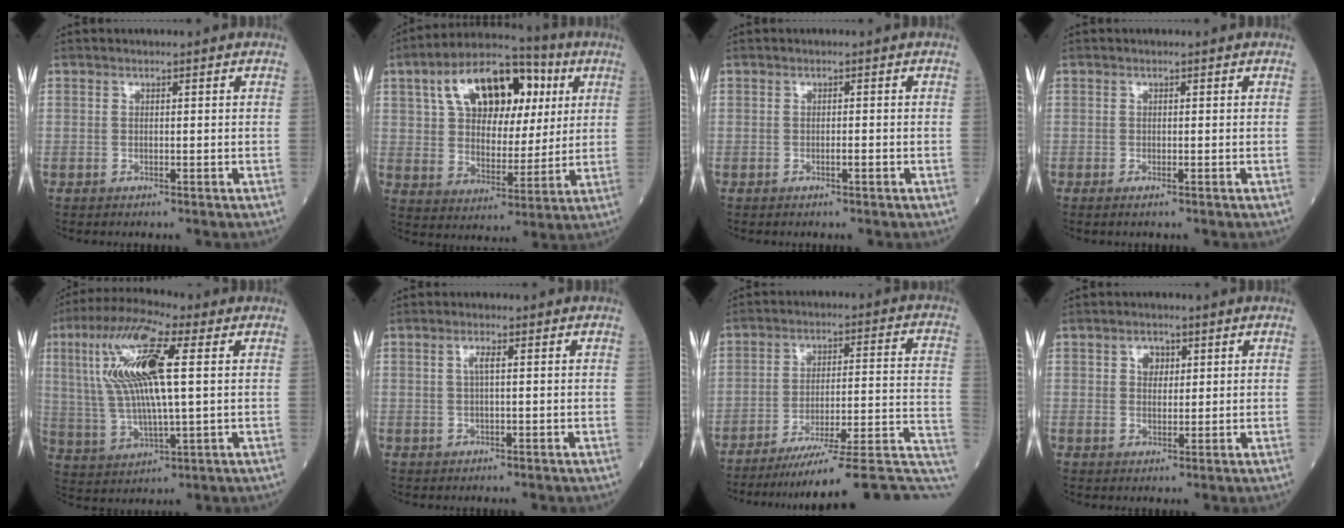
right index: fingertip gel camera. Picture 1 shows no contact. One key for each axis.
{"total": 16.9, "fx": 6.5, "fy": 9.3, "fz": 12.5, "tx": -0.209, "ty": 0.037, "tz": 0.106}
{"total": 1.1, "fx": -0.4, "fy": 0.1, "fz": 1.0, "tx": -0.019, "ty": -0.001, "tz": -0.007}
{"total": 1.0, "fx": -0.2, "fy": 0.2, "fz": 0.9, "tx": -0.017, "ty": -0.003, "tz": -0.003}
{"total": 16.2, "fx": 4.3, "fy": 2.8, "fz": 15.4, "tx": -0.320, "ty": 0.020, "tz": 0.076}
{"total": 1.5, "fx": 0.3, "fy": 0.1, "fz": 1.4, "tx": -0.030, "ty": 0.004, "tz": 0.005}
{"total": 22.3, "fx": -19.3, "fy": -0.1, "fz": 11.2, "tx": -0.079, "ty": 0.011, "tz": -0.268}
{"total": 2.6, "fx": 1.0, "fy": 1.9, "fz": 1.4, "tx": -0.021, "ty": 0.004, "tz": 0.017}